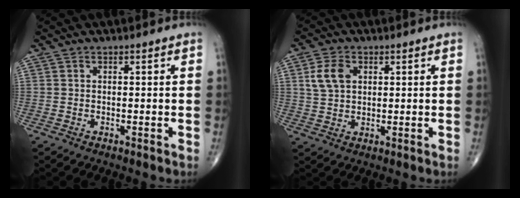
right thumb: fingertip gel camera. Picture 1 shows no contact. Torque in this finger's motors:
{"motor_torque": [-0.72, 0.82, -0.06, -0.15, 0.06]}